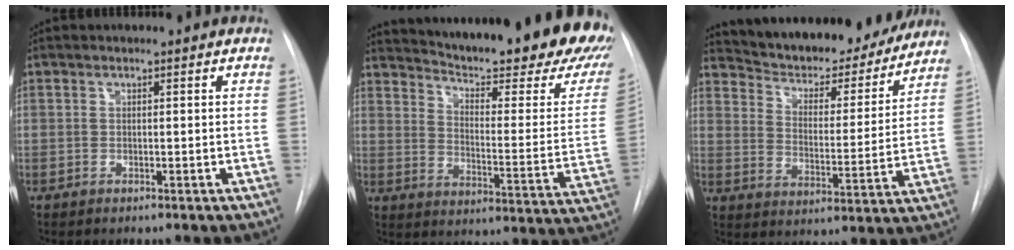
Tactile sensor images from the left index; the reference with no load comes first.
{"total": 31.6, "force": [26.9, 4.4, 16.0], "torque": [-0.224, -0.103, 0.335]}
{"total": 21.0, "force": [19.3, 5.1, 6.7], "torque": [-0.103, -0.011, 0.272]}